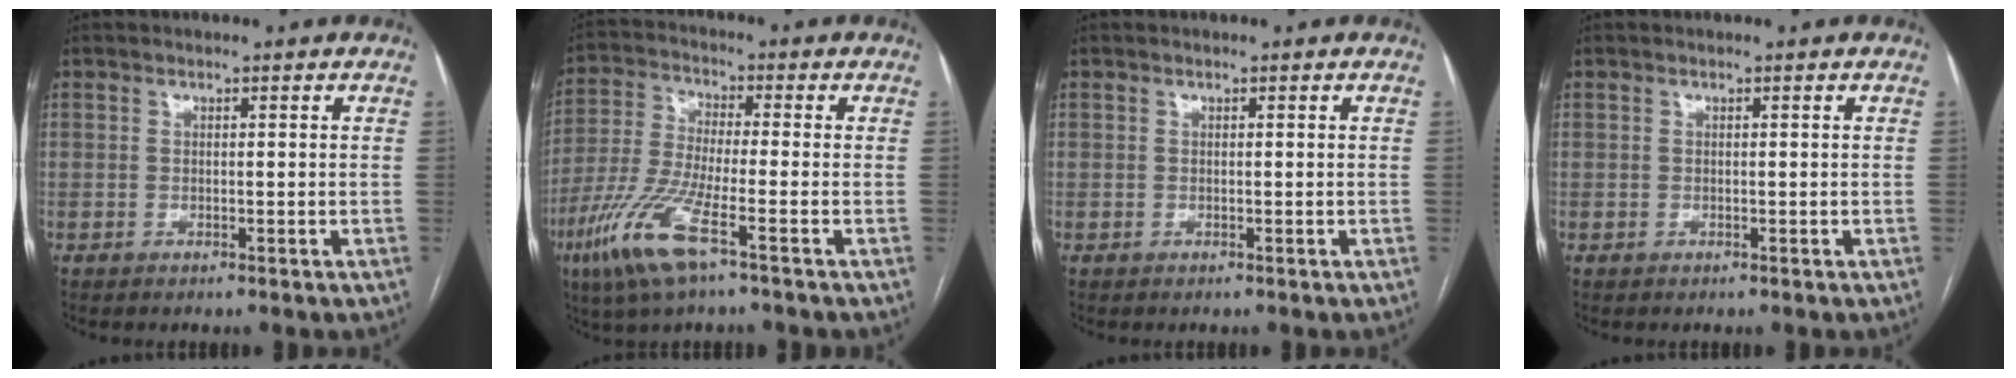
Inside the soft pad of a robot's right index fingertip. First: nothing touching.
{"total": 11.1, "force": [-5.8, 1.5, 9.4], "torque": [-0.209, -0.019, -0.115]}
{"total": 0.0}
{"total": 0.0}